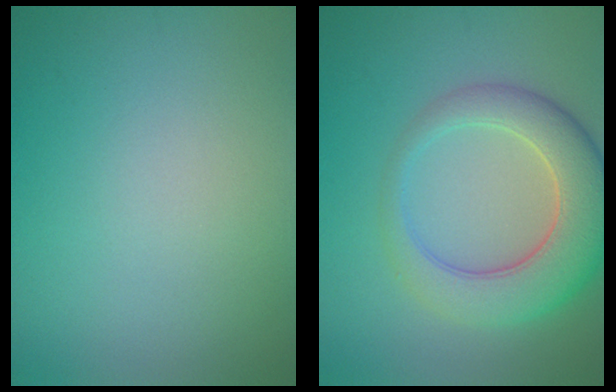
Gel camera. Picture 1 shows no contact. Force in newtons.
{"total": 7.1, "press": 7.1, "slide": 0.4}